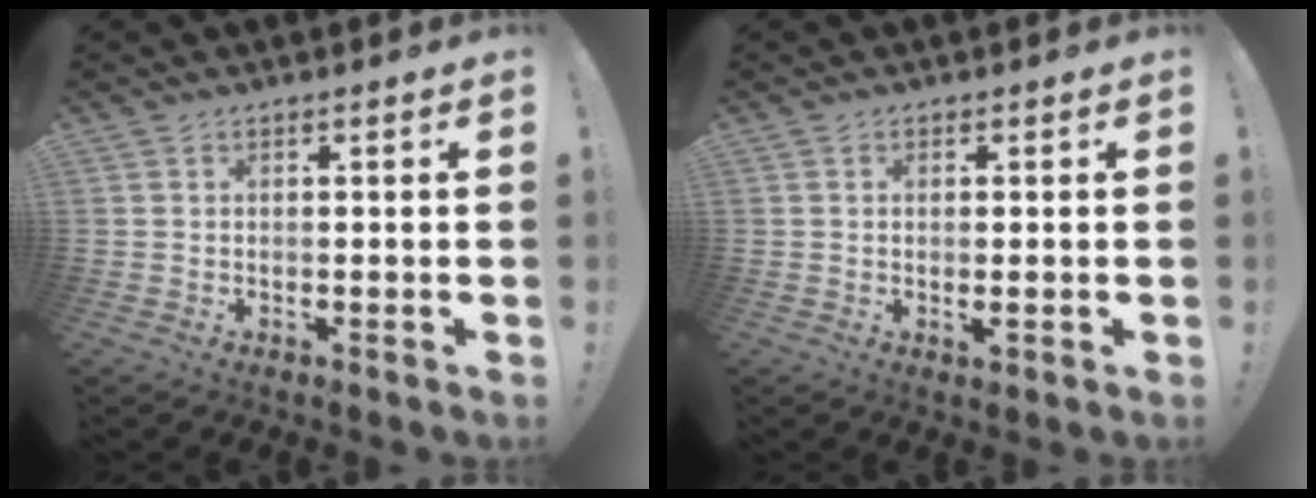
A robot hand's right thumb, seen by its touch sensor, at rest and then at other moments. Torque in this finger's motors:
{"motor_torque": [-0.02, -0.08, 0.01, 0.17, -0.11]}